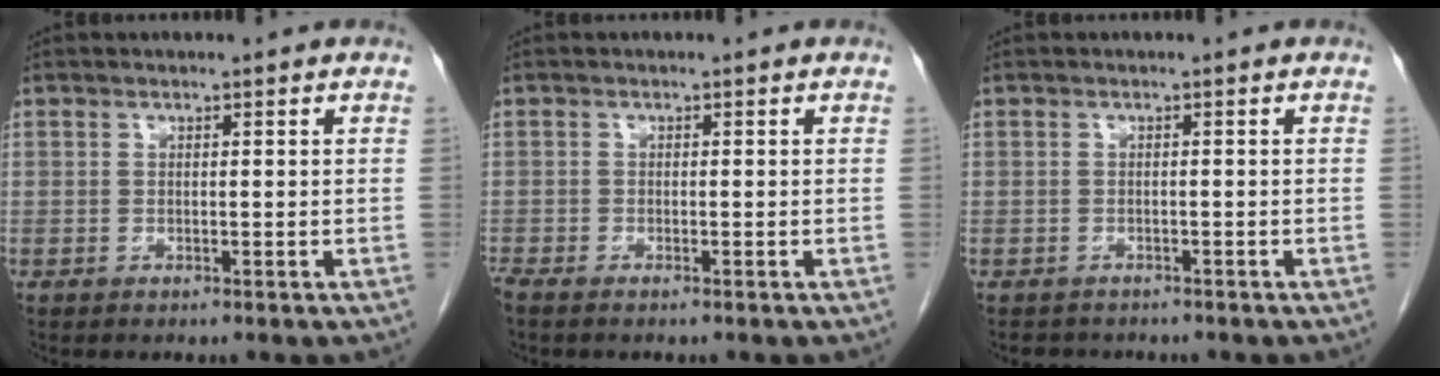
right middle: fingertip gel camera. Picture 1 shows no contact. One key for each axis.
{"total": 1.4, "fx": -1.1, "fy": 0.2, "fz": 0.7, "tx": -0.015, "ty": -0.003, "tz": -0.018}
{"total": 2.4, "fx": -2.1, "fy": 1.1, "fz": 0.0, "tx": -0.004, "ty": -0.001, "tz": -0.031}